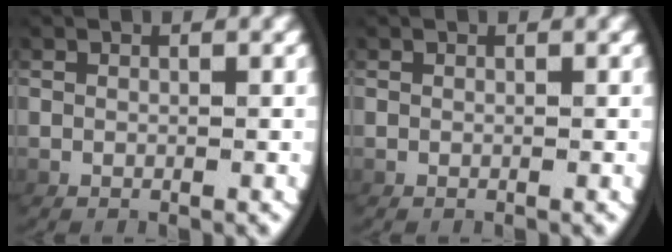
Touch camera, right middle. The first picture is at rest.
{"total": 0.0}